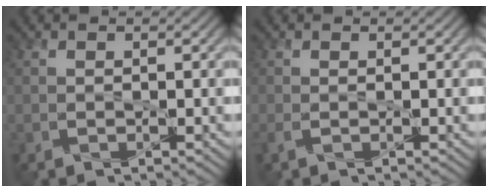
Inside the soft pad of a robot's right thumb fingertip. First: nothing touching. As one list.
[{"total": 1.0, "force": [-0.3, 0.4, 0.9], "torque": [-0.025, -0.005, -0.007]}]